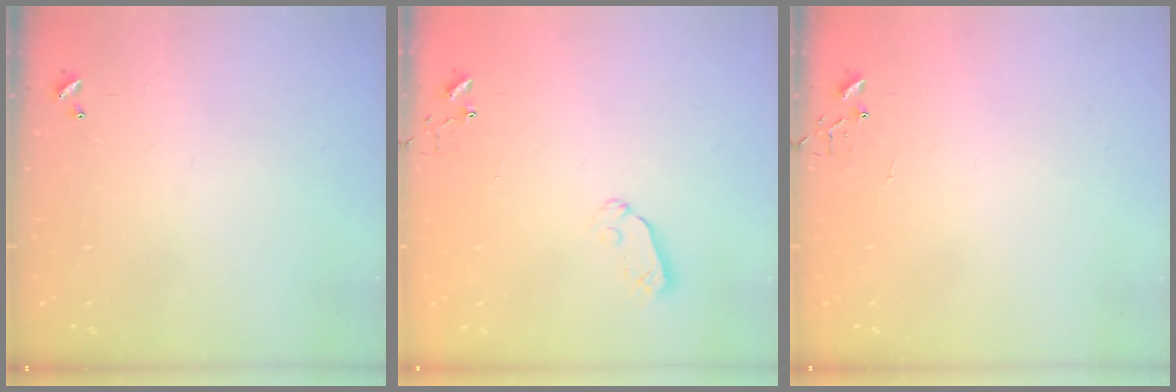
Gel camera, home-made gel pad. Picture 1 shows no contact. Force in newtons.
{"total": 3.7, "press": 3.6, "slide": 0.5}
{"total": 4.2, "press": 4.2, "slide": 0.3}